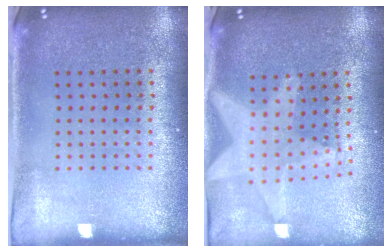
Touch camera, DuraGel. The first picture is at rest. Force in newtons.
{"total": 2.2, "press": 1.7, "slide": 1.3}